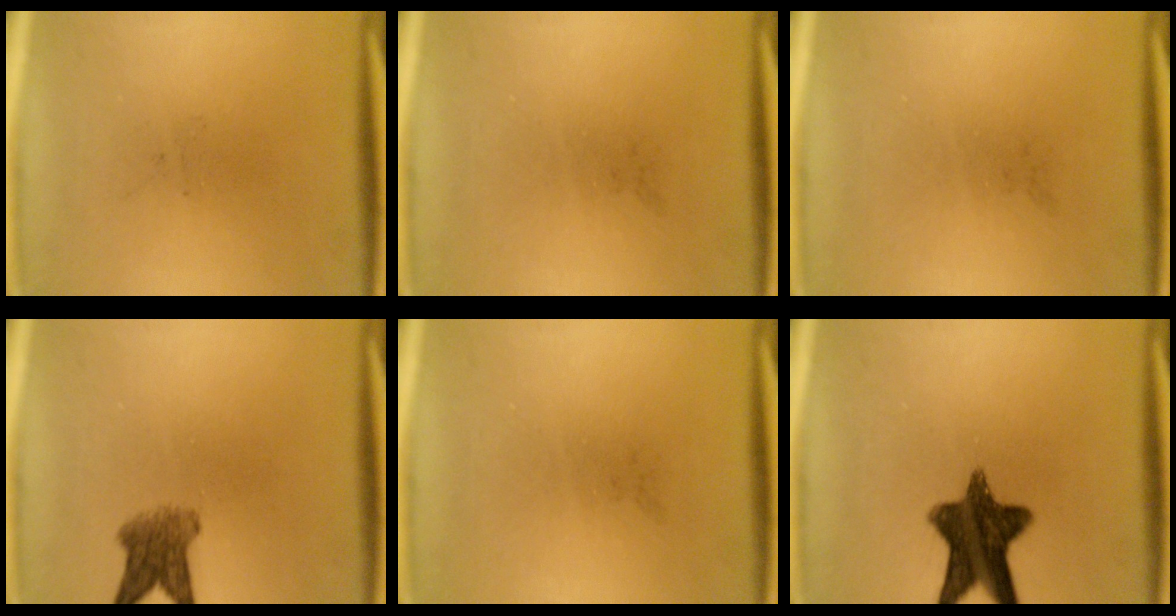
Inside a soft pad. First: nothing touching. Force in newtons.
{"total": 0.0}
{"total": 0.0}
{"total": 4.8}
{"total": 0.0}
{"total": 12.1}